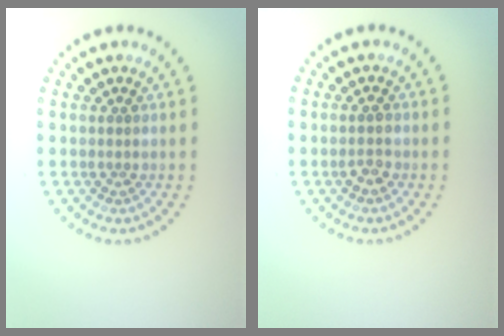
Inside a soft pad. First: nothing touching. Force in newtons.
{"total": 1.5, "press": 1.4, "slide": 0.3}